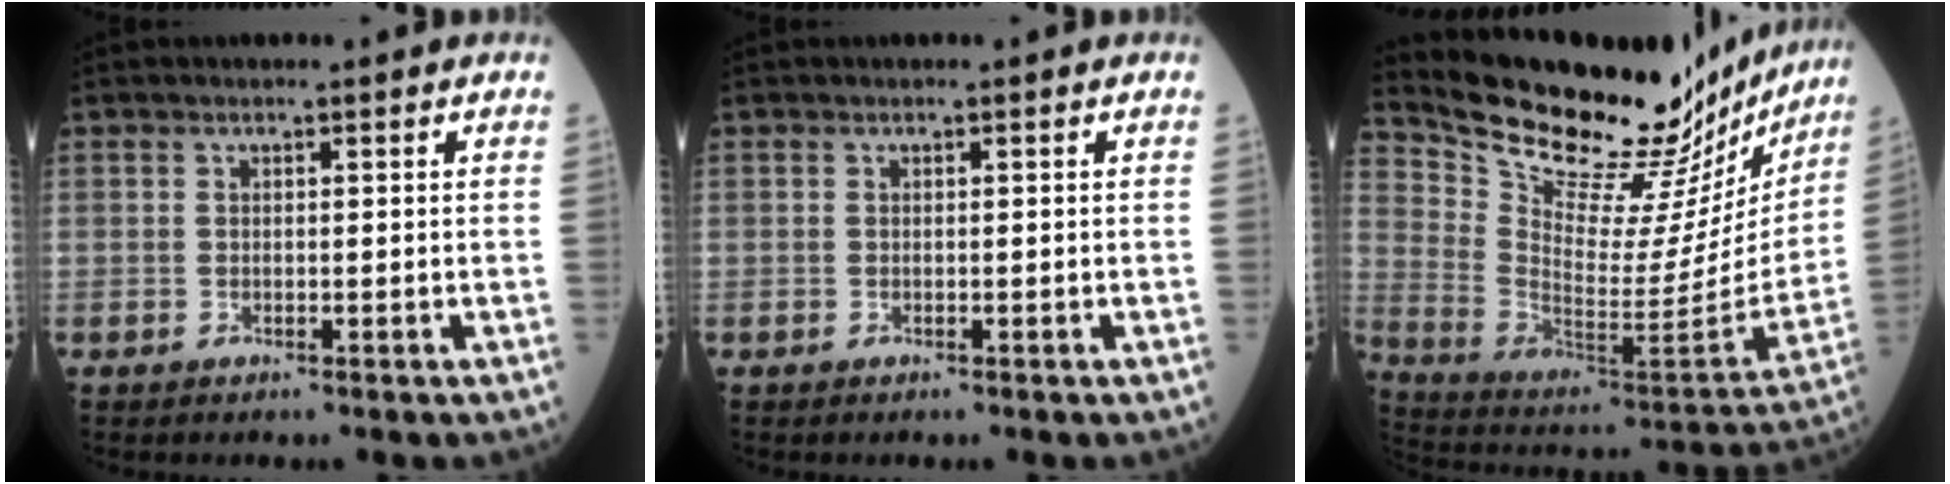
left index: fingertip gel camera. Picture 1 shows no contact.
{"total": 0.0}
{"total": 28.1, "force": [24.7, 8.0, 10.6], "torque": [-0.179, -0.059, 0.352]}